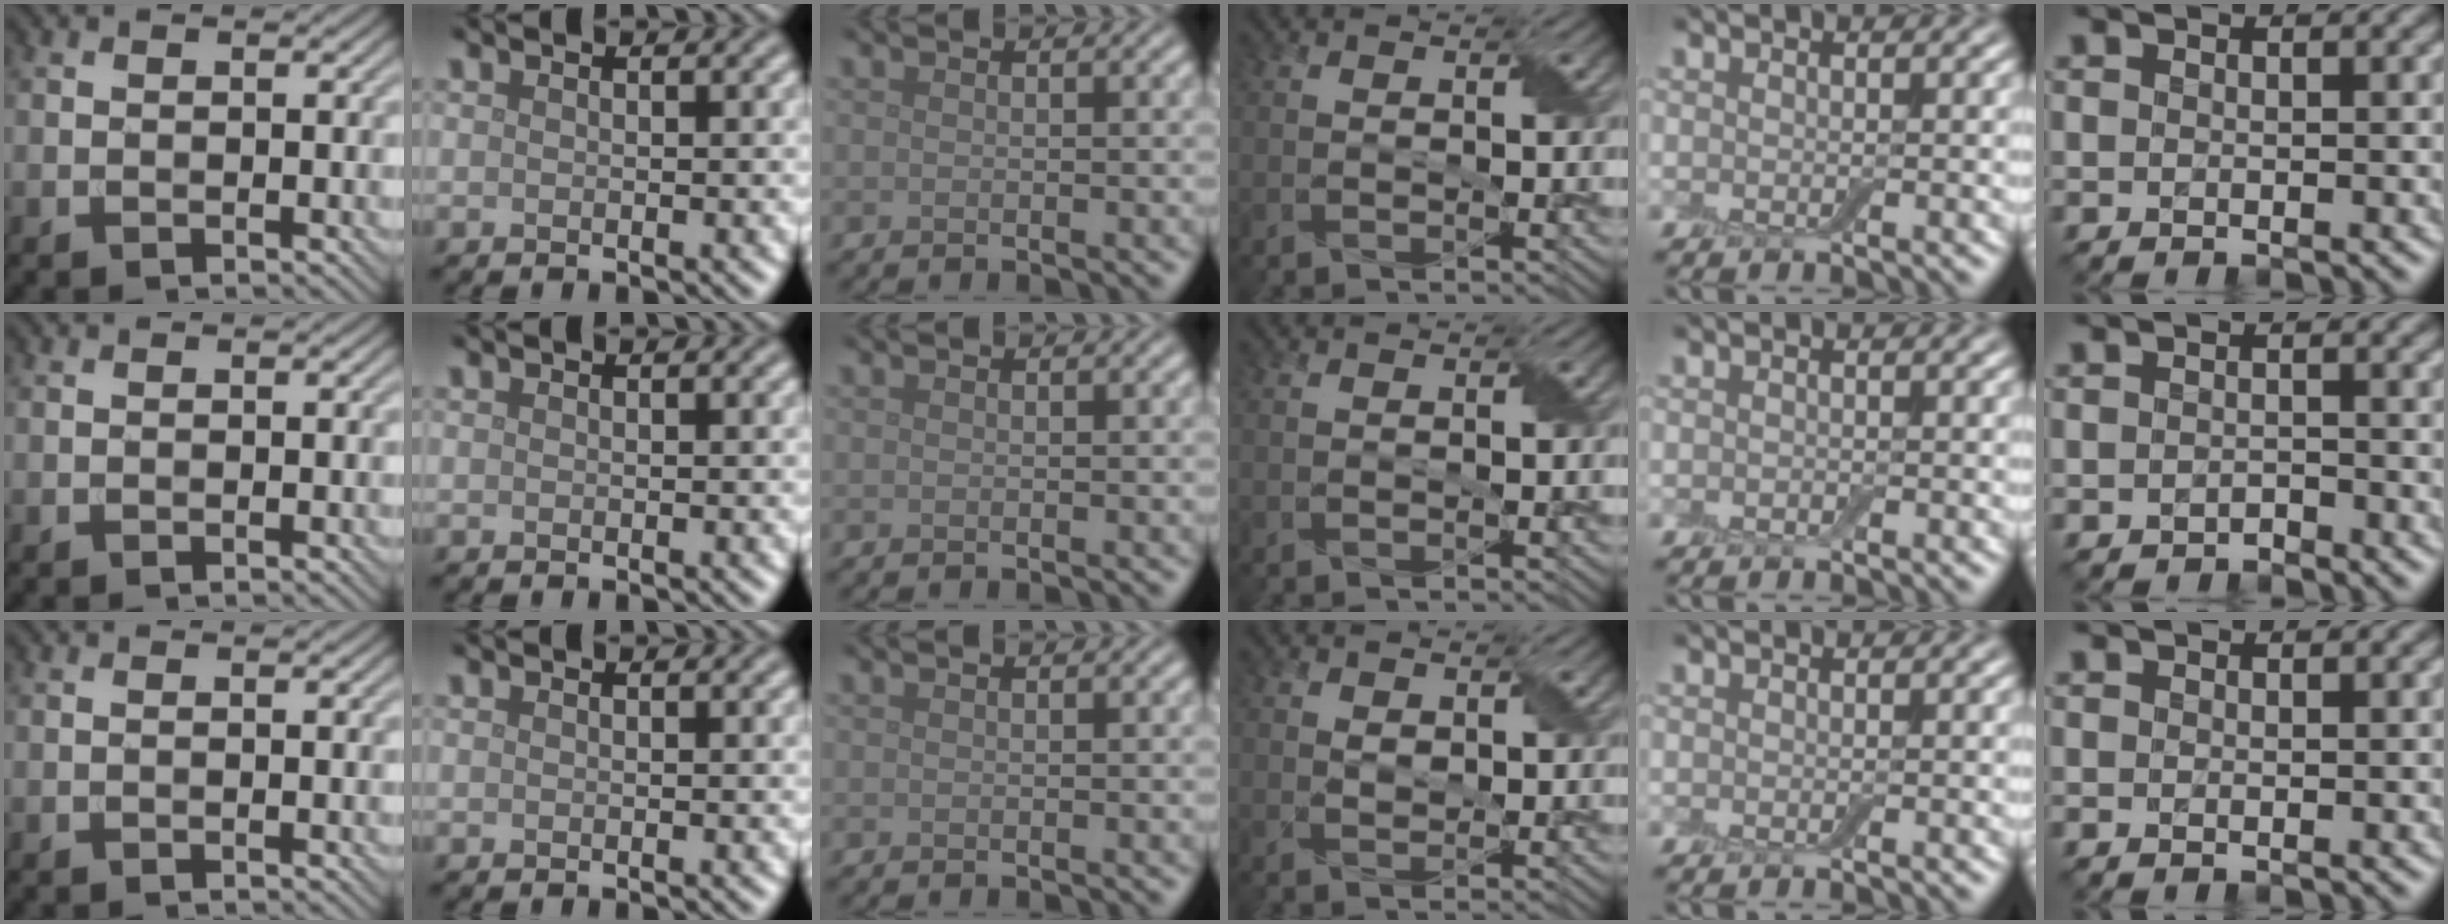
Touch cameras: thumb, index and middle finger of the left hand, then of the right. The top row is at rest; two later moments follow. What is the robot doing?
{"motion": "peel", "object": "aluminum foil"}